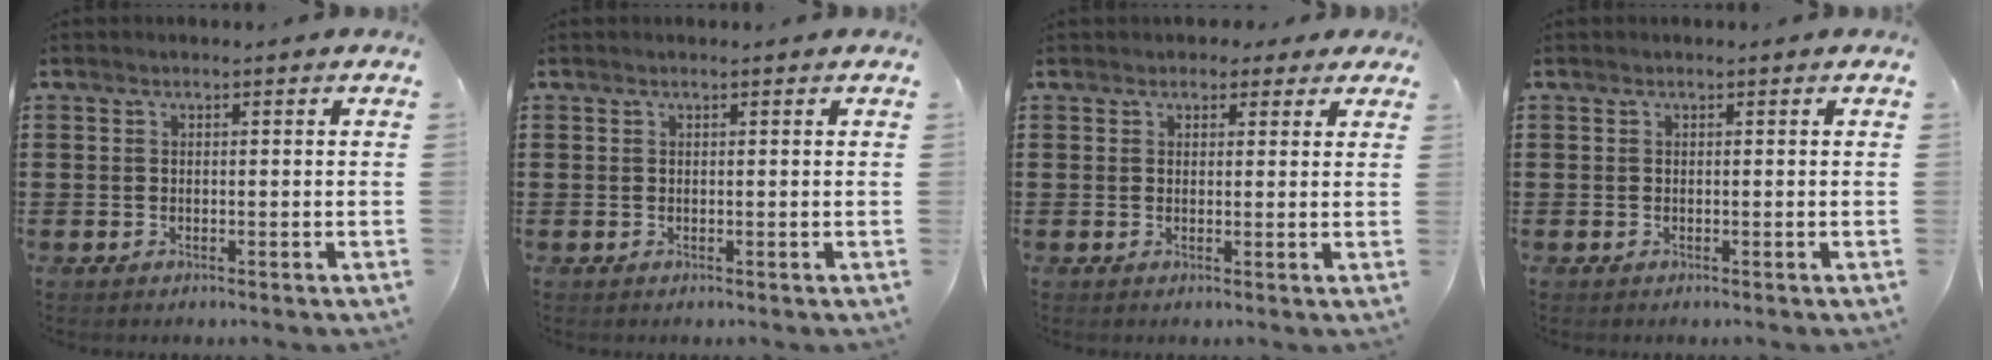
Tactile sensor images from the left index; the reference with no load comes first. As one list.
[{"total": 0.0}, {"total": 2.0, "force": [1.5, 1.3, 0.3], "torque": [-0.005, 0.006, 0.026]}, {"total": 0.0}]